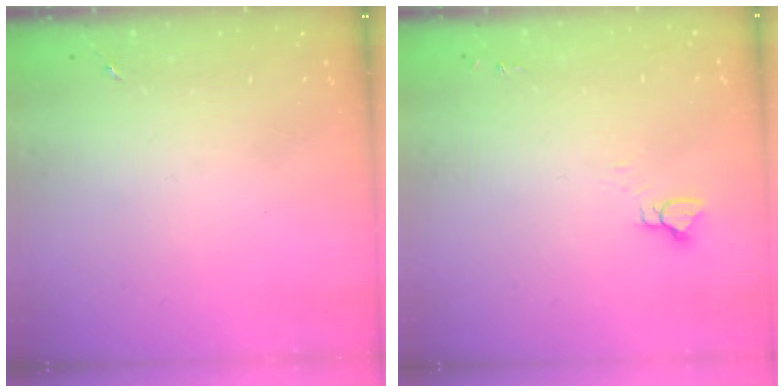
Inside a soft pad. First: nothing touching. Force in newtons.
{"total": 3.0, "press": 3.0, "slide": 0.2}